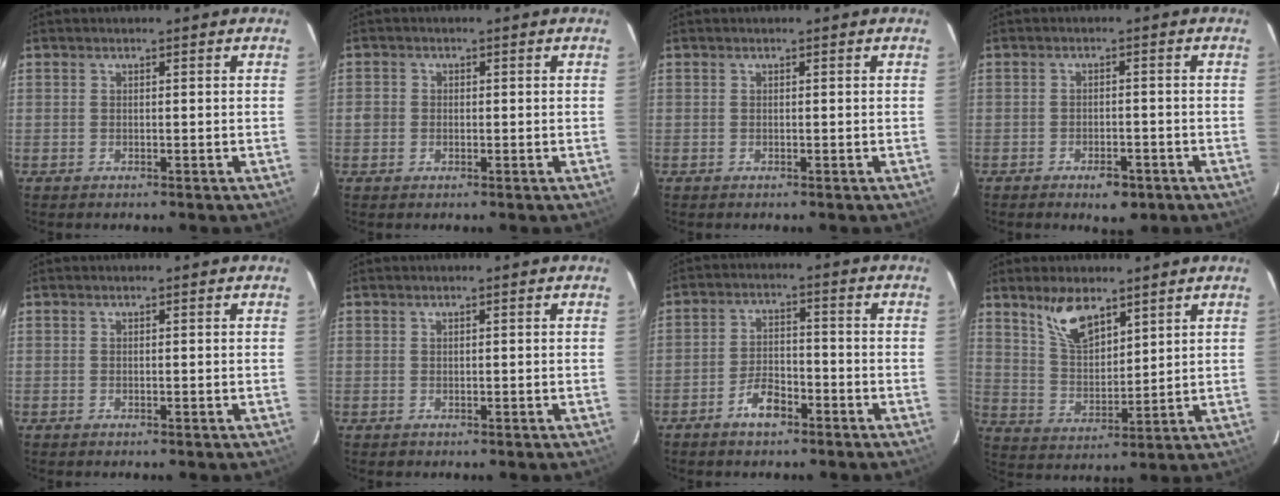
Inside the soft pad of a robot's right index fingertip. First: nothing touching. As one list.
[{"total": 2.0, "force": [-0.5, 1.8, 0.5], "torque": [-0.011, 0.001, -0.012]}, {"total": 0.0}, {"total": 4.7, "force": [-3.0, 2.2, 2.8], "torque": [-0.052, 0.002, -0.037]}, {"total": 0.0}, {"total": 0.5, "force": [0.1, 0.5, -0.1], "torque": [0.004, 0.004, 0.003]}, {"total": 5.6, "force": [-3.8, 2.6, 3.3], "torque": [-0.070, 0.012, -0.064]}, {"total": 8.9, "force": [6.1, 3.6, 5.3], "torque": [-0.096, 0.007, 0.126]}]